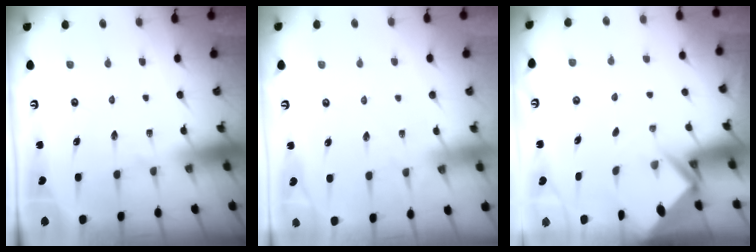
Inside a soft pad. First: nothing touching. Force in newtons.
{"total": 3.3, "press": 3.3, "slide": 0.4}
{"total": 2.7, "press": 2.7, "slide": 0.1}